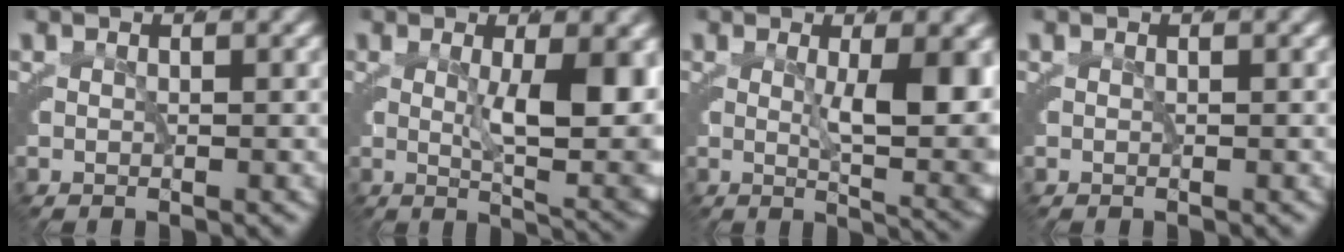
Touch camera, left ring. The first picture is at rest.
{"total": 7.4, "force": [0.1, 1.3, 7.3], "torque": [-0.081, -0.016, 0.014]}
{"total": 6.8, "force": [0.4, 1.0, 6.7], "torque": [-0.068, -0.013, 0.014]}
{"total": 0.0}